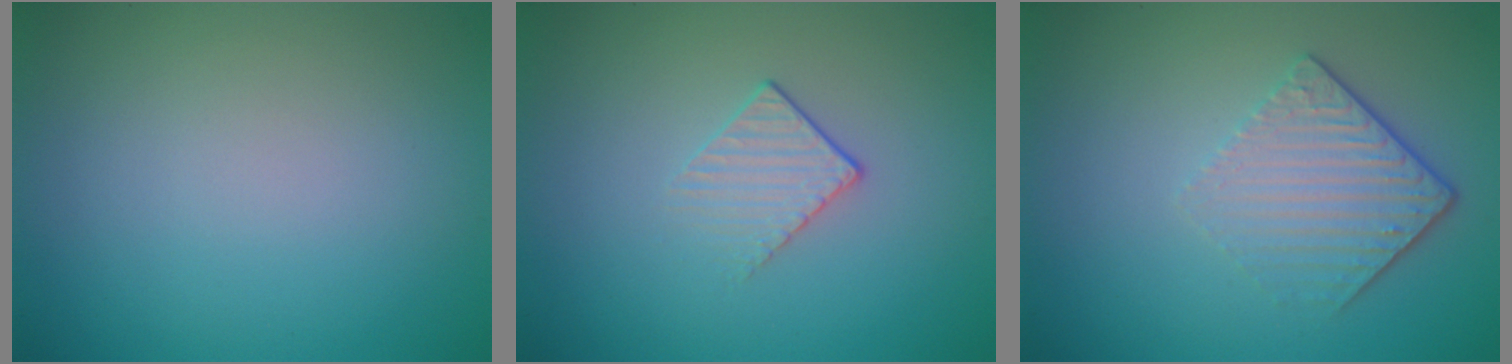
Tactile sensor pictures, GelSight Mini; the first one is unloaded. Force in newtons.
{"total": 1.5, "press": 0.9, "slide": 1.2}
{"total": 4.3, "press": 2.8, "slide": 3.3}